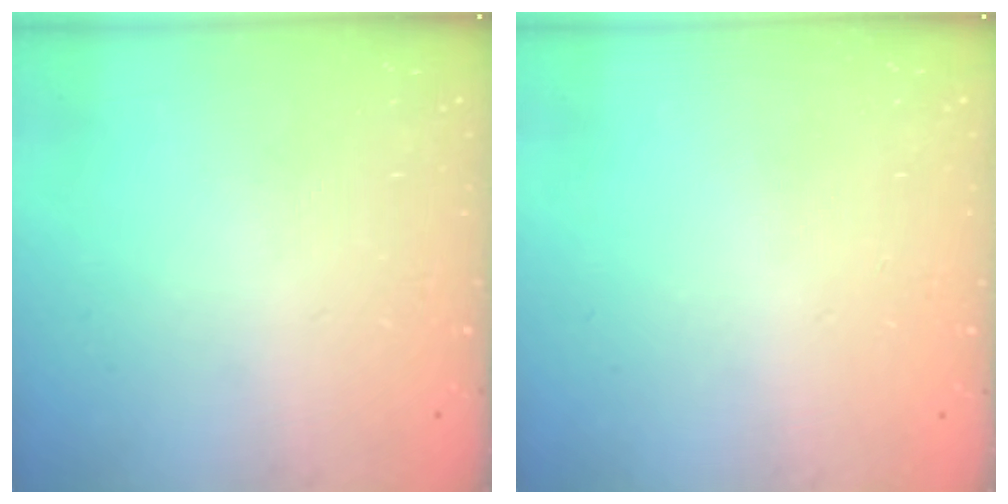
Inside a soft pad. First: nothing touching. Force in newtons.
{"total": 0.8, "press": 0.5, "slide": 0.6}